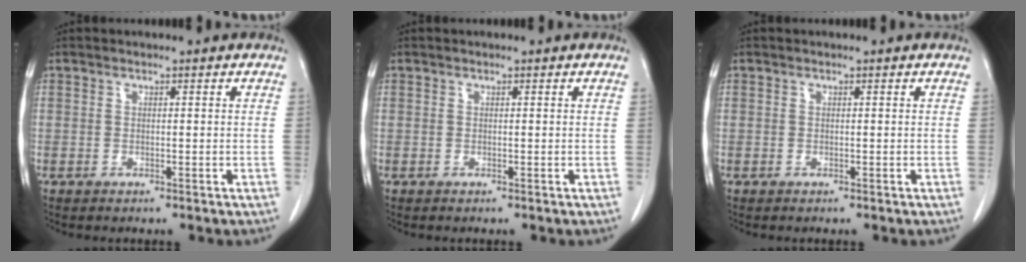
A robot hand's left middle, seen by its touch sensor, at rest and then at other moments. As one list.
[{"total": 0.0}, {"total": 0.0}]